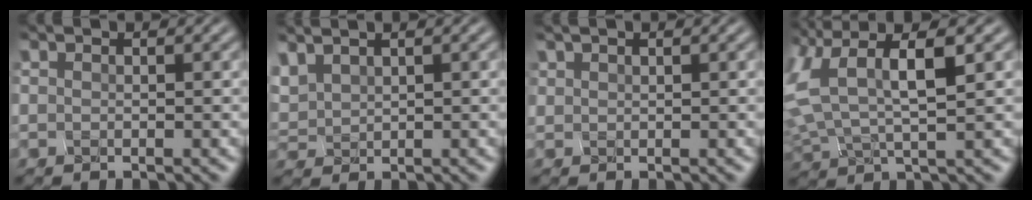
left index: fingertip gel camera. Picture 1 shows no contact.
{"total": 2.3, "force": [2.2, 0.6, 0.4], "torque": [-0.035, 0.017, 0.056]}
{"total": 1.0, "force": [1.0, -0.2, -0.2], "torque": [-0.001, -0.002, 0.025]}
{"total": 8.4, "force": [2.9, 4.0, 6.7], "torque": [-0.170, 0.010, 0.065]}